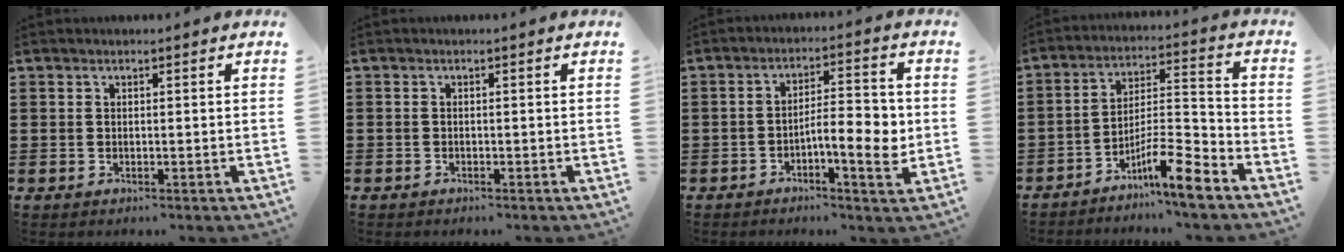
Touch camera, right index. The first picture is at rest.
{"total": 0.7, "force": [-0.6, 0.3, 0.1], "torque": [-0.004, 0.000, -0.013]}
{"total": 7.0, "force": [-1.6, 2.1, 6.5], "torque": [-0.088, -0.002, -0.034]}
{"total": 9.7, "force": [-7.2, 1.5, 6.3], "torque": [-0.112, 0.009, -0.134]}